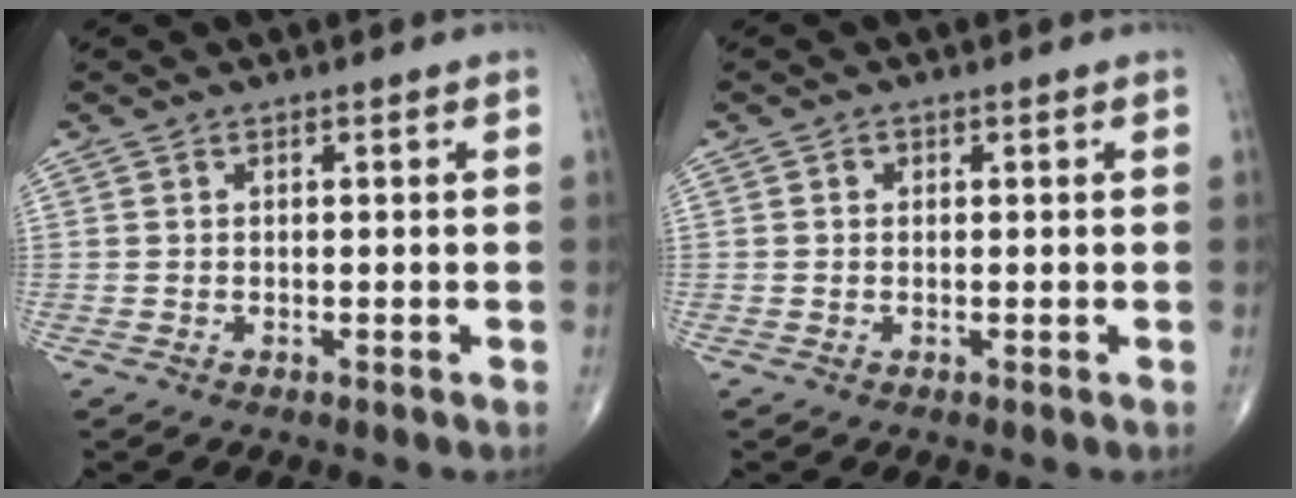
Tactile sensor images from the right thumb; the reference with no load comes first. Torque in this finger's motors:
{"motor_torque": [-0.26, 0.78, 0.01, -0.09, -0.03]}